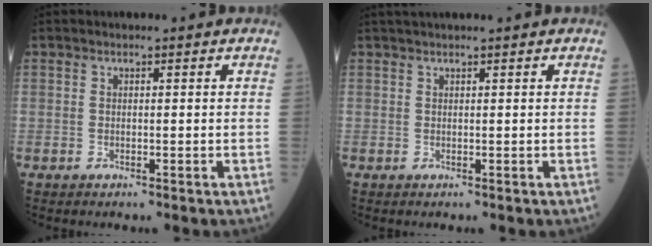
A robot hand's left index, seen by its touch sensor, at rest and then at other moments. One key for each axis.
{"total": 2.3, "fx": 2.0, "fy": -0.4, "fz": 1.2, "tx": -0.013, "ty": 0.024, "tz": 0.039}